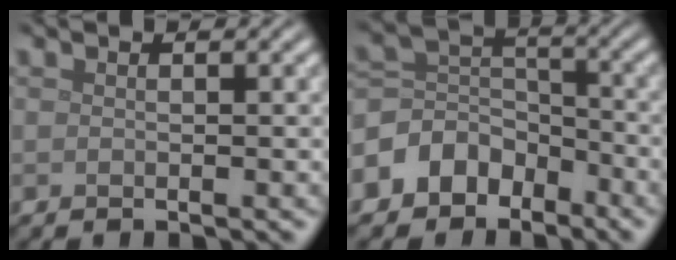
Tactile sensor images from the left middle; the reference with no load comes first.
{"total": 6.0, "force": [-3.8, 4.4, 1.7], "torque": [-0.021, 0.020, -0.086]}